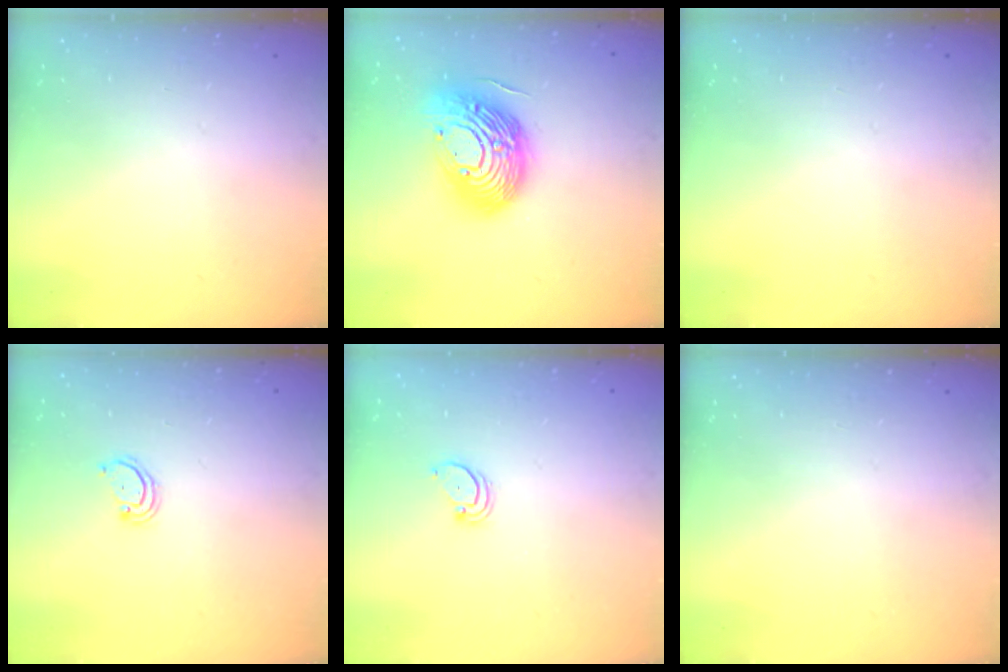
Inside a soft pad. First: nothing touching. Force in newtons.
{"total": 20.9, "press": 20.8, "slide": 1.8}
{"total": 0.0}
{"total": 2.4, "press": 2.4, "slide": 0.2}
{"total": 2.0, "press": 2.0, "slide": 0.2}
{"total": 0.0}